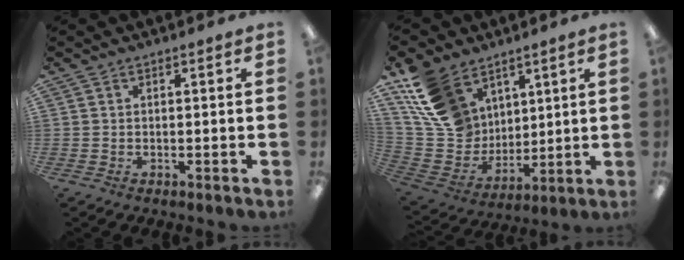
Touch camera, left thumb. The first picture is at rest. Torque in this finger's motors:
{"motor_torque": [0.34, 0.46, 1.28, -1.49, 0.12]}